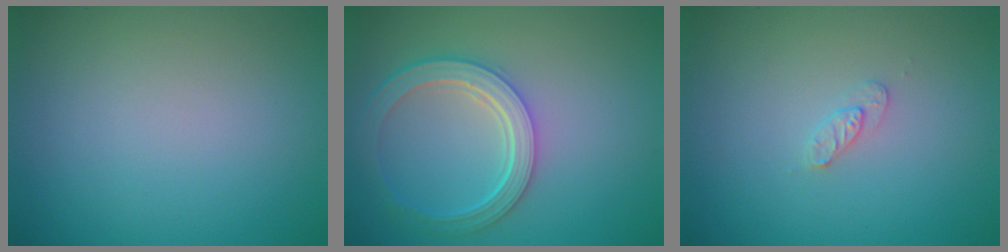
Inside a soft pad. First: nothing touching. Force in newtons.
{"total": 5.1, "press": 4.0, "slide": 3.1}
{"total": 1.1, "press": 1.1, "slide": 0.2}